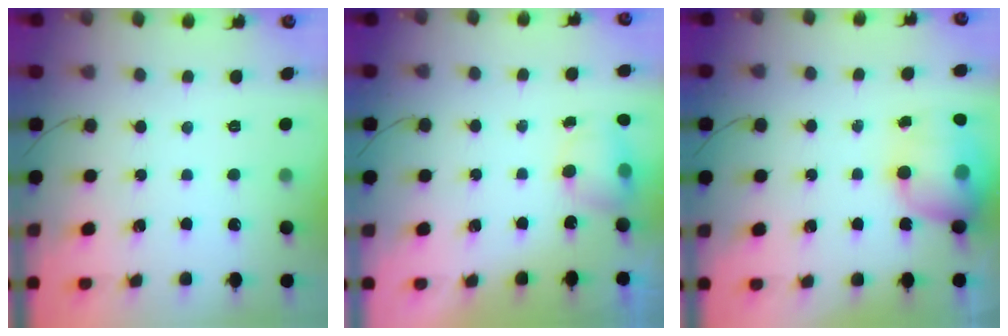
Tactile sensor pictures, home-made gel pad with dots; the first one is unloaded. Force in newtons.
{"total": 5.1, "press": 5.0, "slide": 0.7}
{"total": 13.7, "press": 13.3, "slide": 3.3}